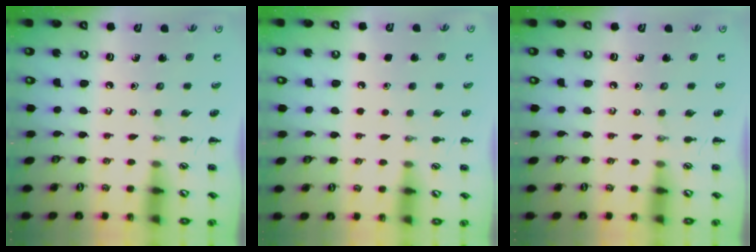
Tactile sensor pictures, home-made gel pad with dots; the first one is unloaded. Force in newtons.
{"total": 1.7, "press": 1.7, "slide": 0.1}
{"total": 0.0}